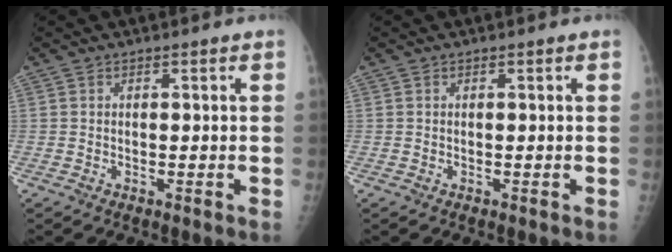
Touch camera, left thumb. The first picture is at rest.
{"total": 0.0}